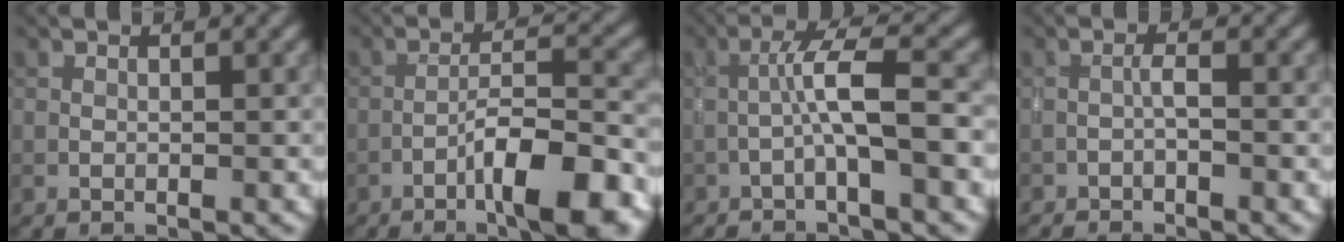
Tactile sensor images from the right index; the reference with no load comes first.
{"total": 8.5, "force": [-4.8, 1.5, 6.9], "torque": [-0.106, 0.018, -0.074]}
{"total": 4.3, "force": [-1.3, 0.3, 4.1], "torque": [-0.073, 0.020, -0.032]}
{"total": 1.4, "force": [-1.2, 0.2, 0.7], "torque": [-0.016, -0.001, -0.025]}